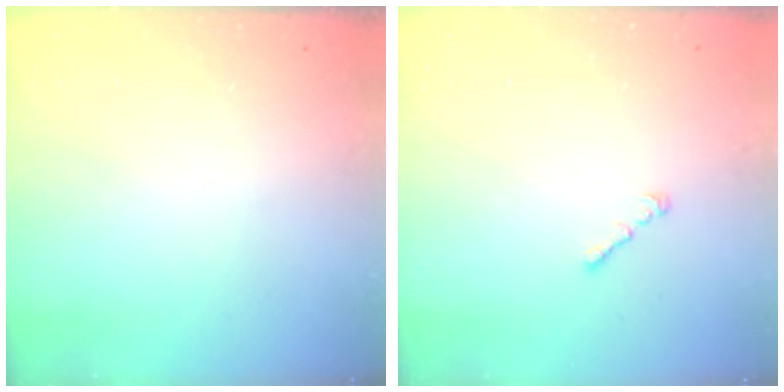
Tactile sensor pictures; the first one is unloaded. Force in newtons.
{"total": 1.0, "press": 0.9, "slide": 0.5}